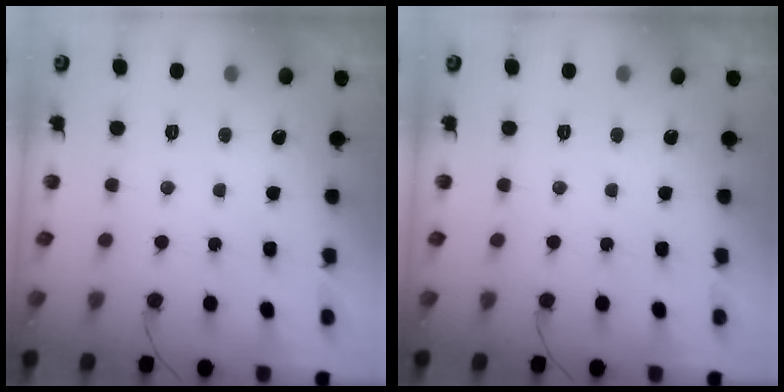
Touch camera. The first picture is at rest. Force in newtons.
{"total": 0.0}